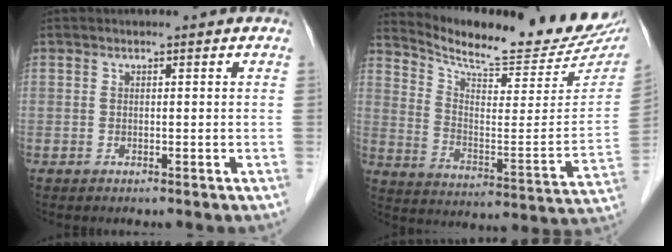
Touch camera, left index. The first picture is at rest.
{"total": 18.8, "force": [17.7, 2.1, 5.9], "torque": [-0.103, -0.080, 0.240]}